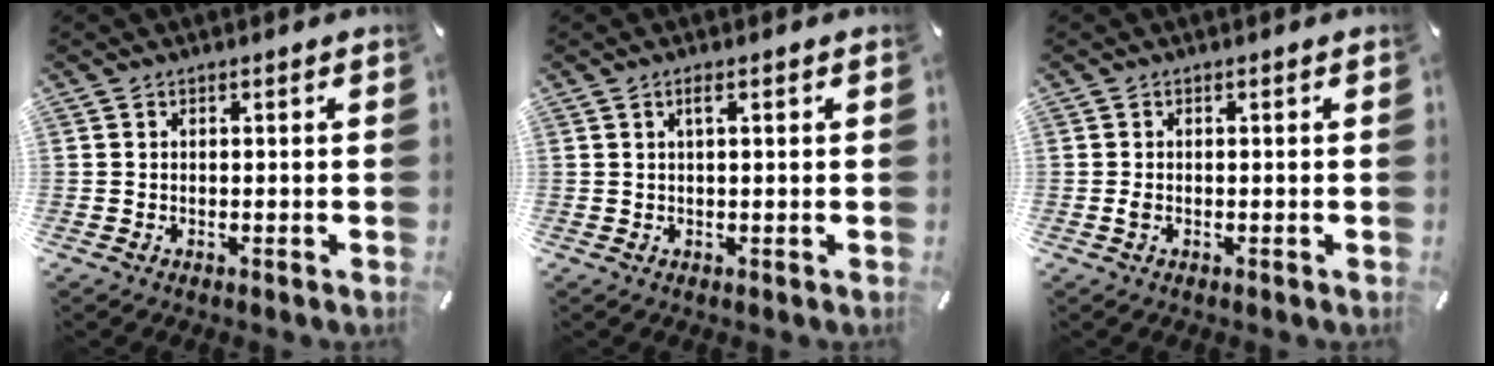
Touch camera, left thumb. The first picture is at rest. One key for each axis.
{"total": 2.3, "fx": 0.8, "fy": 0.5, "fz": 2.1, "tx": -0.042, "ty": 0.004, "tz": 0.012}
{"total": 1.1, "fx": -0.3, "fy": 0.6, "fz": 0.8, "tx": -0.024, "ty": -0.003, "tz": -0.008}